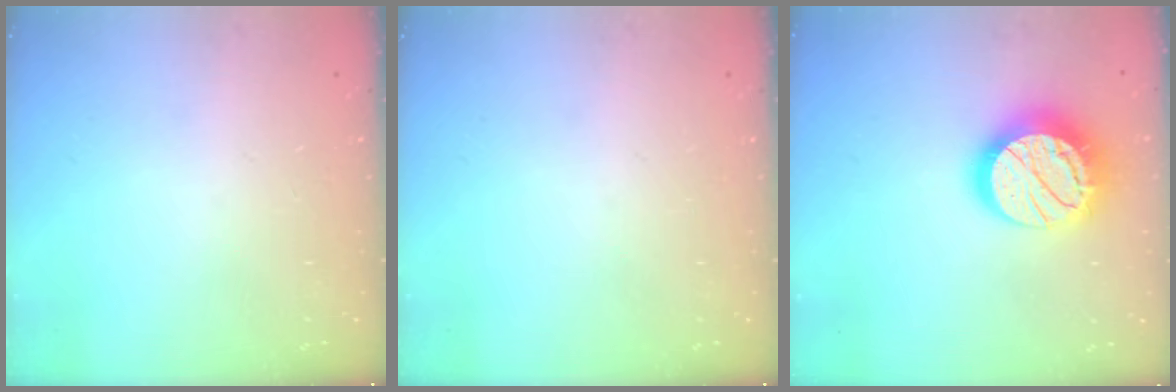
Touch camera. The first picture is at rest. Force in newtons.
{"total": 0.0}
{"total": 19.3, "press": 19.2, "slide": 1.1}